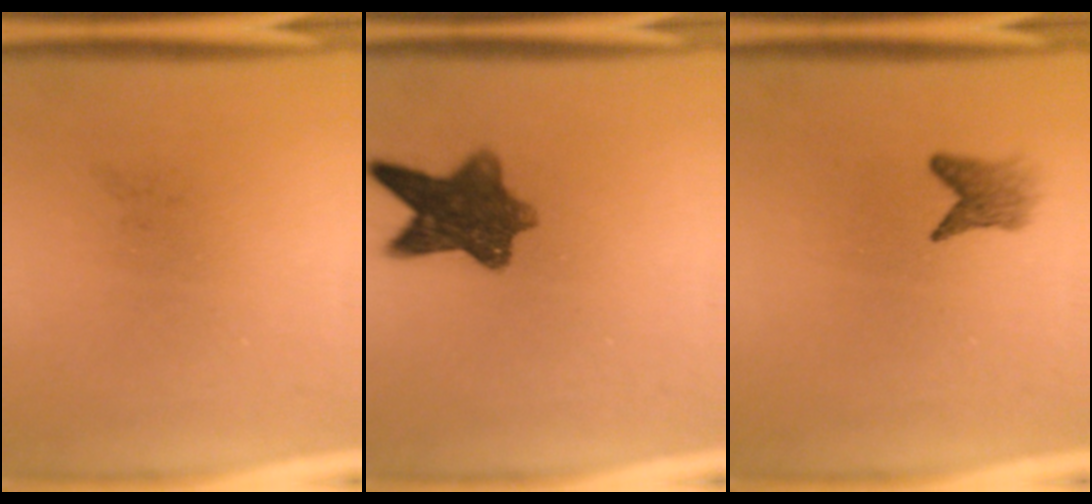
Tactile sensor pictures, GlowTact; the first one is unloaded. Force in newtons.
{"total": 8.7}
{"total": 2.4}